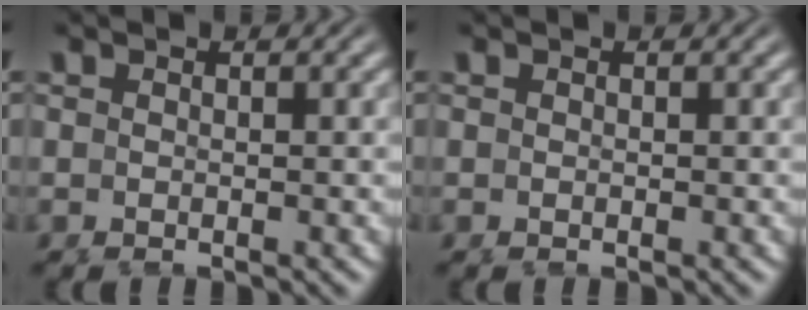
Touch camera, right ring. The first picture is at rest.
{"total": 0.0}